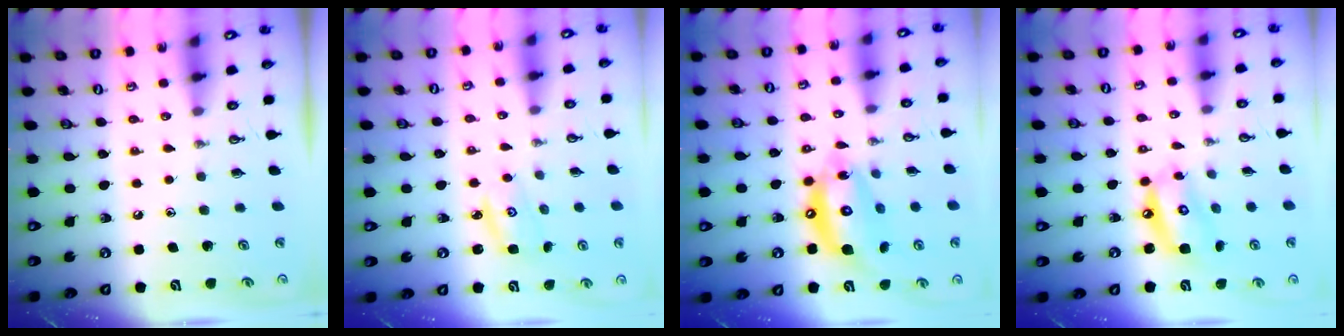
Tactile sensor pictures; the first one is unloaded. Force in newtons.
{"total": 2.9, "press": 2.9, "slide": 0.4}
{"total": 14.0, "press": 13.9, "slide": 1.4}
{"total": 10.9, "press": 10.8, "slide": 1.1}